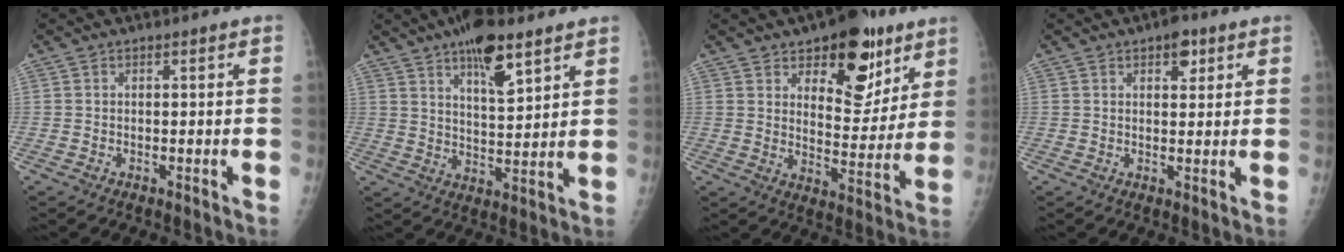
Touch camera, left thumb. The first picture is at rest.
{"total": 11.3, "force": [6.9, 3.9, 8.0], "torque": [-0.111, -0.034, 0.114]}
{"total": 16.3, "force": [9.1, 8.4, 10.6], "torque": [-0.086, -0.050, 0.134]}
{"total": 4.1, "force": [2.2, 2.2, 2.6], "torque": [-0.016, -0.007, 0.026]}